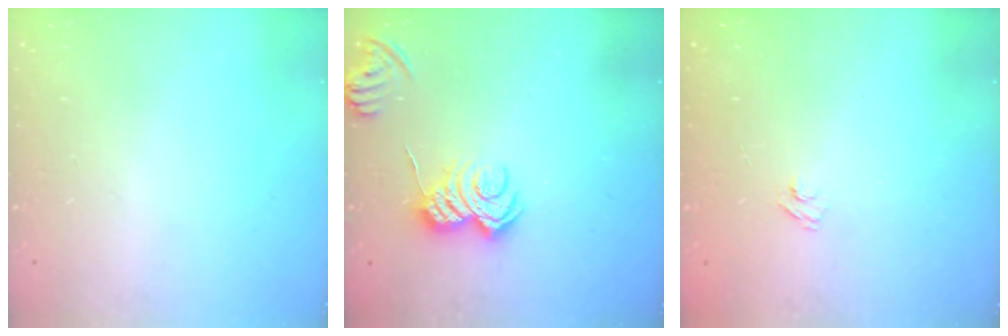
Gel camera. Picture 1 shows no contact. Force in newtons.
{"total": 7.8, "press": 7.7, "slide": 0.9}
{"total": 2.7, "press": 2.5, "slide": 0.9}